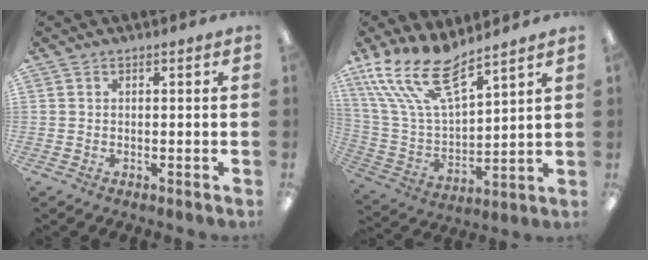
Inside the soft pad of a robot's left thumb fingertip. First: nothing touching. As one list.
[{"total": 17.3, "force": [12.2, 6.0, 10.8], "torque": [-0.250, -0.075, 0.220]}]